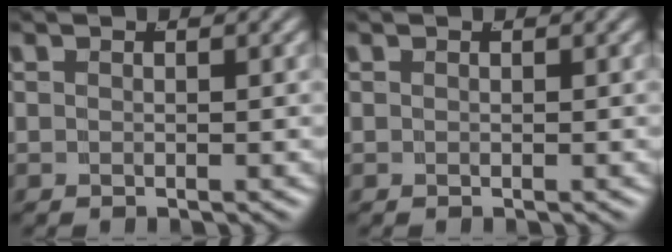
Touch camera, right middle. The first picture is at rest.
{"total": 0.0}